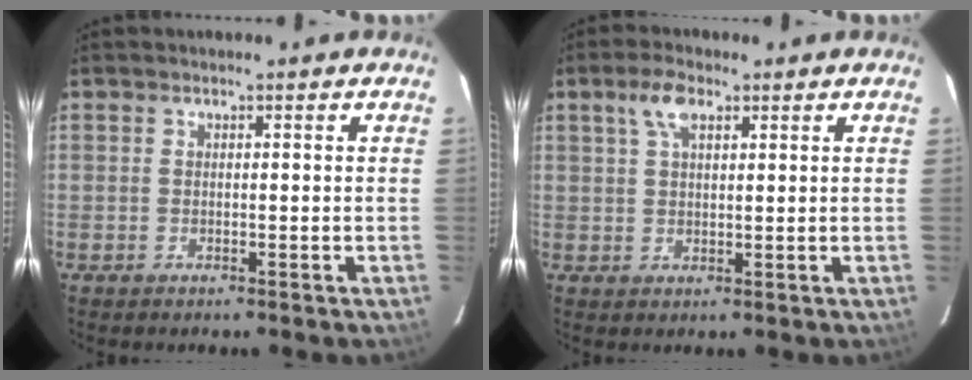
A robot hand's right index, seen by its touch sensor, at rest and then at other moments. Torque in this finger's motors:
{"motor_torque": [0.30, 0.08, 0.10, 0.04]}